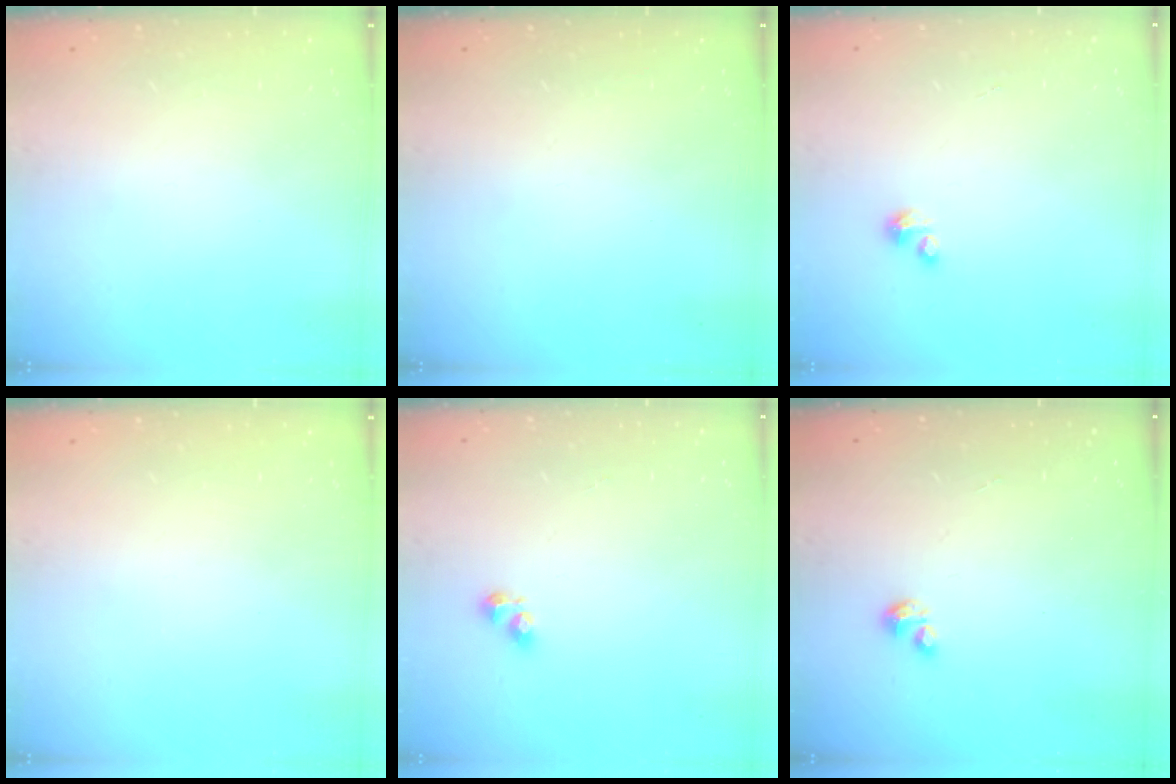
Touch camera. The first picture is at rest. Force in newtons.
{"total": 0.0}
{"total": 0.9, "press": 0.9, "slide": 0.3}
{"total": 0.0}
{"total": 3.2, "press": 3.2, "slide": 0.4}
{"total": 0.7, "press": 0.6, "slide": 0.2}